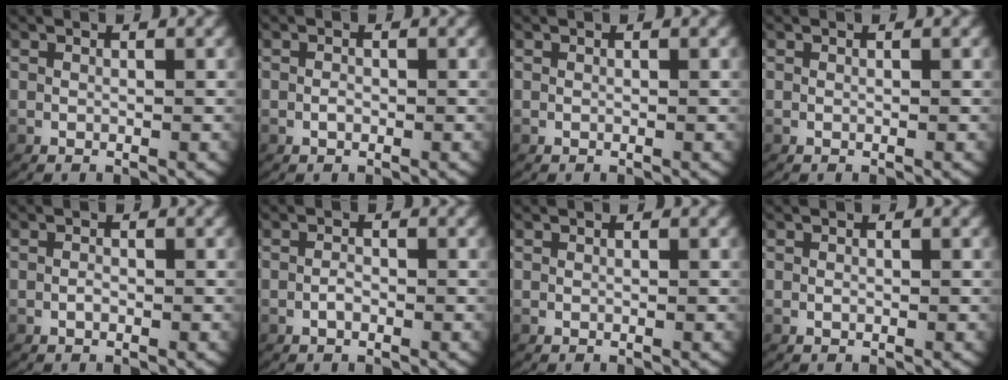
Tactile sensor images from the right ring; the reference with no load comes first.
{"total": 0.6, "force": [-0.4, 0.3, 0.4], "torque": [-0.015, -0.007, -0.002]}
{"total": 0.0}
{"total": 0.0}
{"total": 0.6, "force": [-0.4, 0.2, 0.4], "torque": [-0.013, -0.005, -0.004]}
{"total": 1.0, "force": [-0.7, 0.4, 0.6], "torque": [-0.019, -0.007, -0.009]}
{"total": 0.0}
{"total": 0.0}